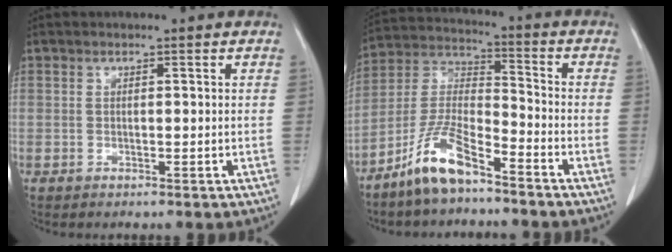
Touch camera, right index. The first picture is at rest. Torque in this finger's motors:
{"motor_torque": [0.53, -0.49, 0.33, 0.12]}